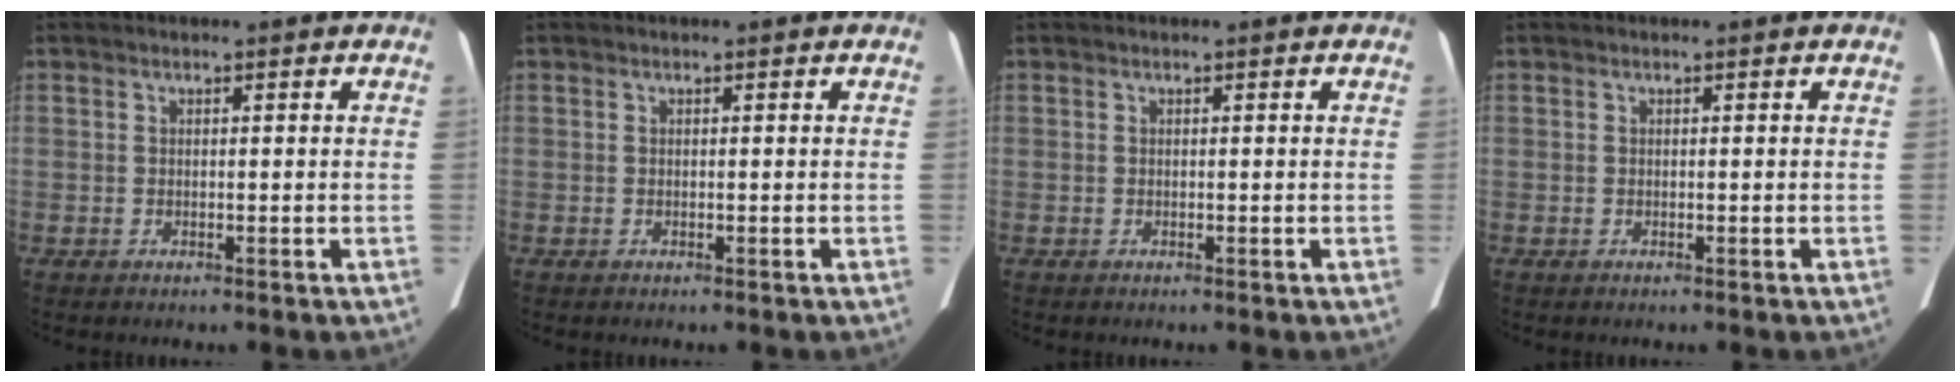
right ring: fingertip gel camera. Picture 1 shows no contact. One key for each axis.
{"total": 0.0}
{"total": 0.0}
{"total": 0.0}